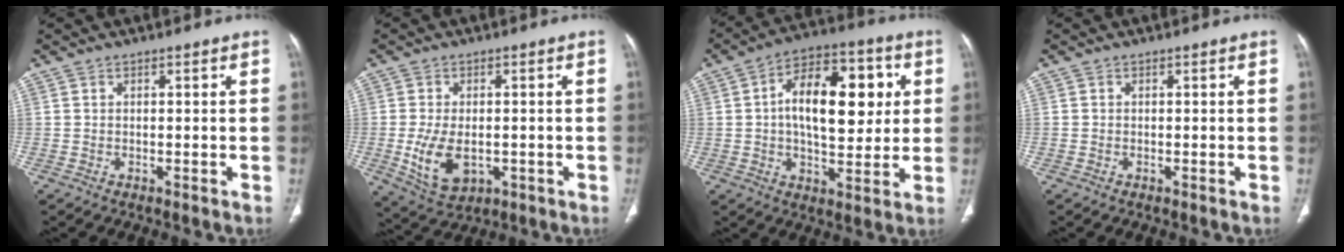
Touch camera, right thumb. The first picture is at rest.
{"total": 9.0, "force": [-1.7, 5.5, 7.0], "torque": [-0.126, -0.006, -0.014]}
{"total": 18.0, "force": [3.0, 9.6, 15.0], "torque": [-0.203, 0.015, 0.042]}
{"total": 0.0}